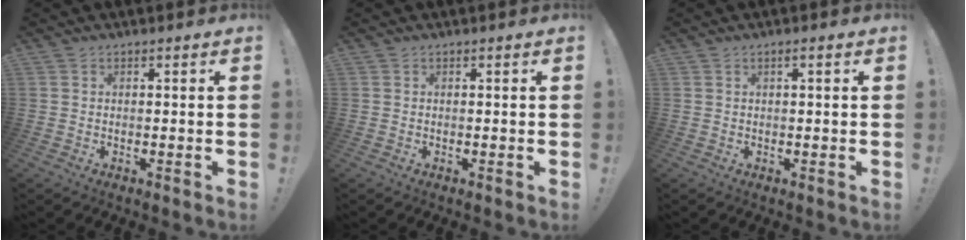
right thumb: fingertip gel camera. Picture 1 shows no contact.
{"total": 0.0}
{"total": 1.5, "force": [0.2, 0.0, 1.5], "torque": [-0.024, -0.001, 0.001]}